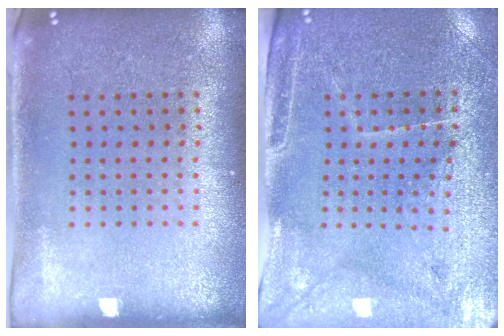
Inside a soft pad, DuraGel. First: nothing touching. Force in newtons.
{"total": 3.3, "press": 3.1, "slide": 1.0}